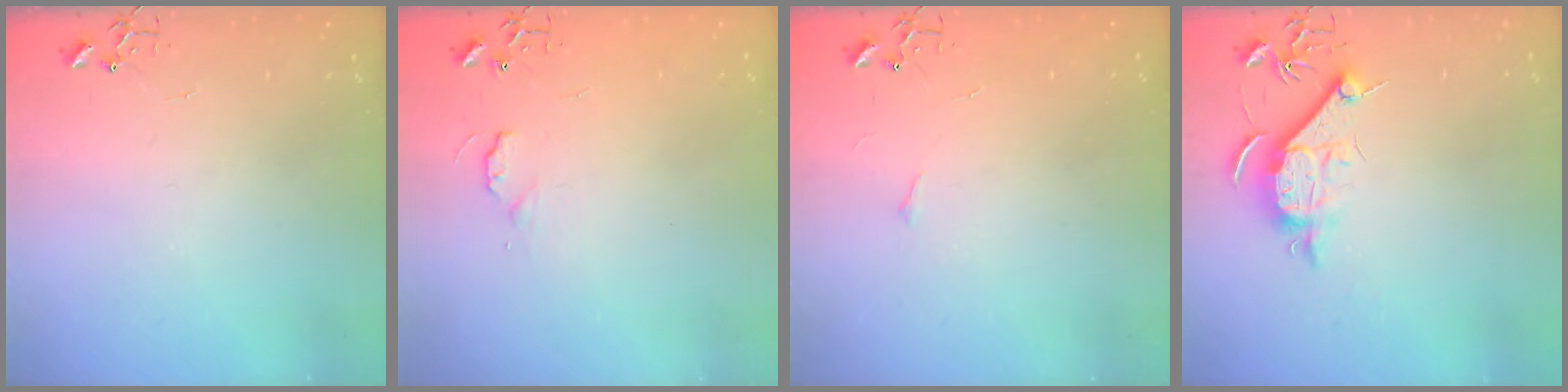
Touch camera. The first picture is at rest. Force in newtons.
{"total": 3.8, "press": 3.7, "slide": 0.5}
{"total": 3.5, "press": 3.5, "slide": 0.6}
{"total": 9.8, "press": 9.7, "slide": 0.9}